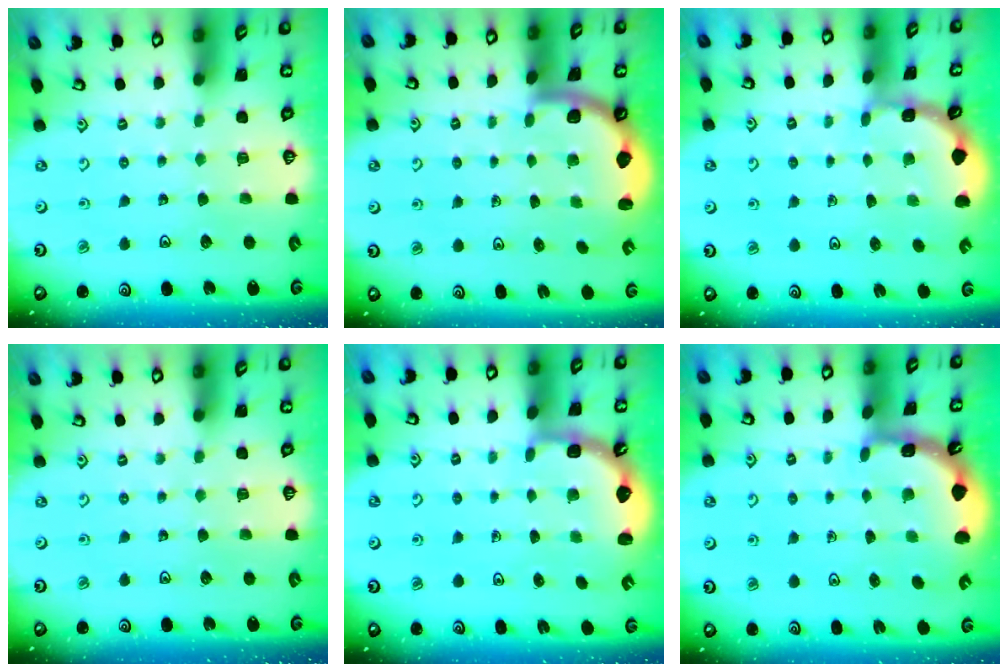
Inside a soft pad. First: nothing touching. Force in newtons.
{"total": 1.8, "press": 1.8, "slide": 0.1}
{"total": 1.8, "press": 1.8, "slide": 0.3}
{"total": 0.0}
{"total": 2.2, "press": 1.8, "slide": 1.3}
{"total": 3.1, "press": 3.1, "slide": 0.3}